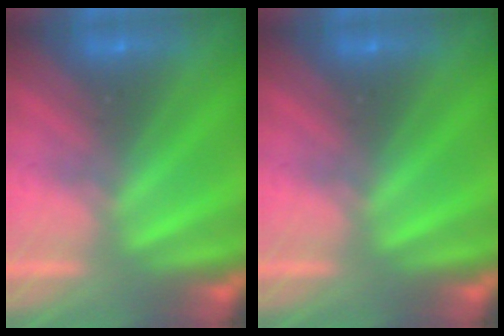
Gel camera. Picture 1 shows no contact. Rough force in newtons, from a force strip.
{"total": 0.0}